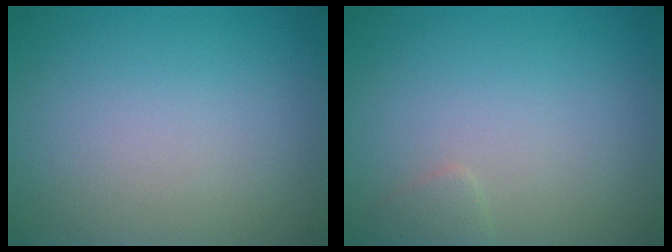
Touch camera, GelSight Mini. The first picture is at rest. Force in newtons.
{"total": 0.9, "press": 0.9, "slide": 0.1}